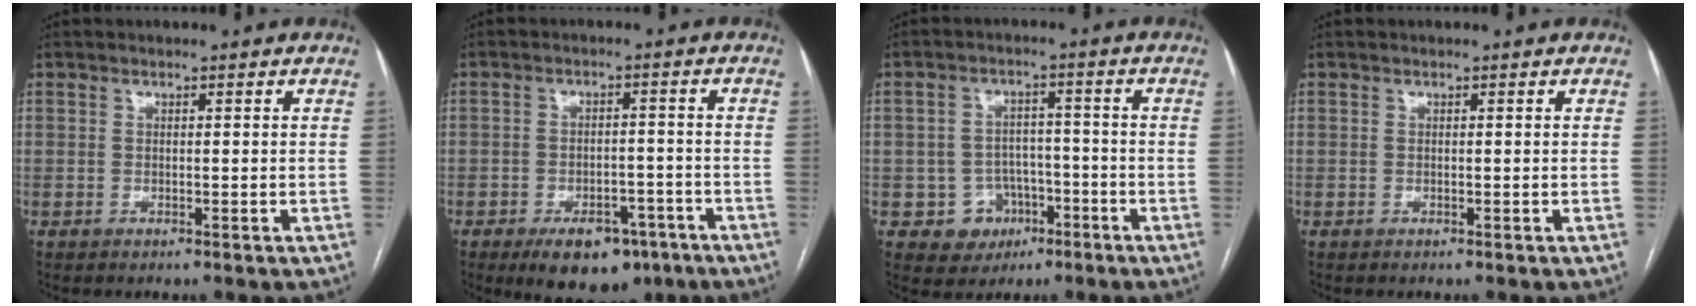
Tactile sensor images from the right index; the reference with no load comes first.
{"total": 9.7, "force": [-6.3, 5.2, 5.3], "torque": [-0.066, 0.006, -0.089]}
{"total": 6.5, "force": [-2.6, 5.9, 0.9], "torque": [-0.004, 0.015, -0.032]}
{"total": 0.0}